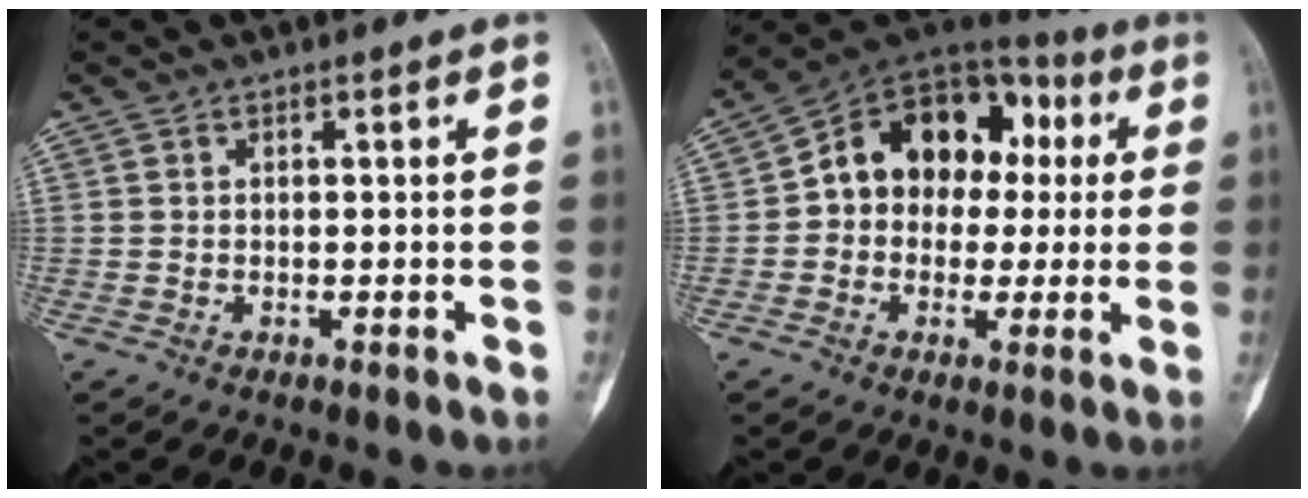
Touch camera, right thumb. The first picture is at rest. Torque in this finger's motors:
{"motor_torque": [0.44, 1.19, 0.23, -0.01, 0.13]}